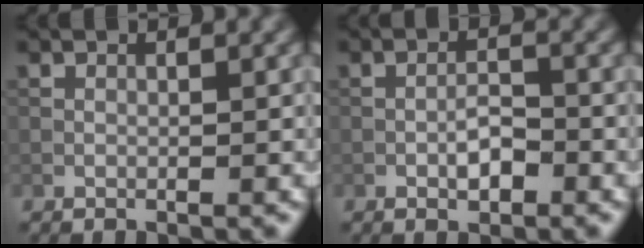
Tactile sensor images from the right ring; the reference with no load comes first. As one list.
[{"total": 2.1, "force": [-1.0, 0.8, 1.7], "torque": [-0.028, 0.004, -0.020]}]